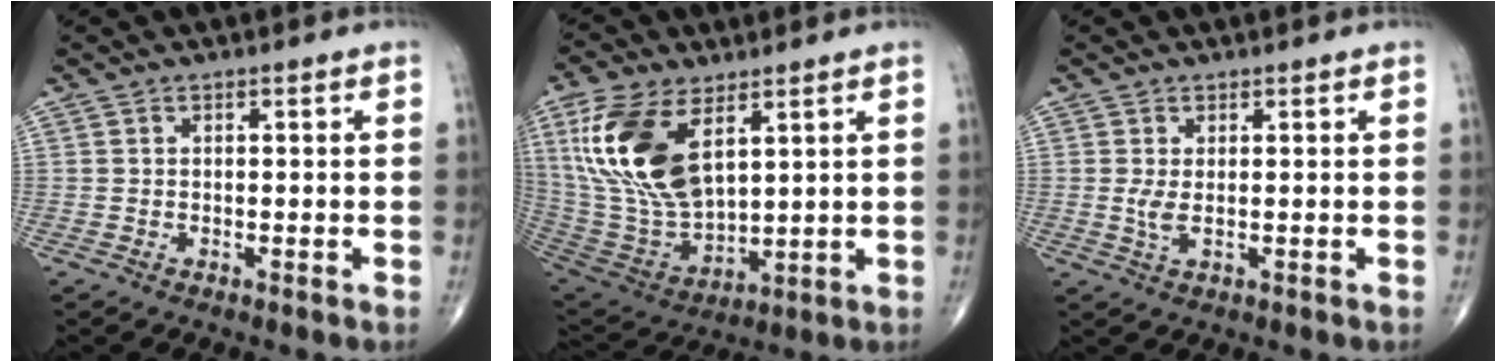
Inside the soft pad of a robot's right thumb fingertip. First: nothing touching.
{"total": 19.1, "force": [7.4, 9.8, 14.7], "torque": [-0.292, -0.029, 0.153]}
{"total": 2.2, "force": [0.2, 0.7, 2.1], "torque": [-0.051, -0.006, 0.007]}